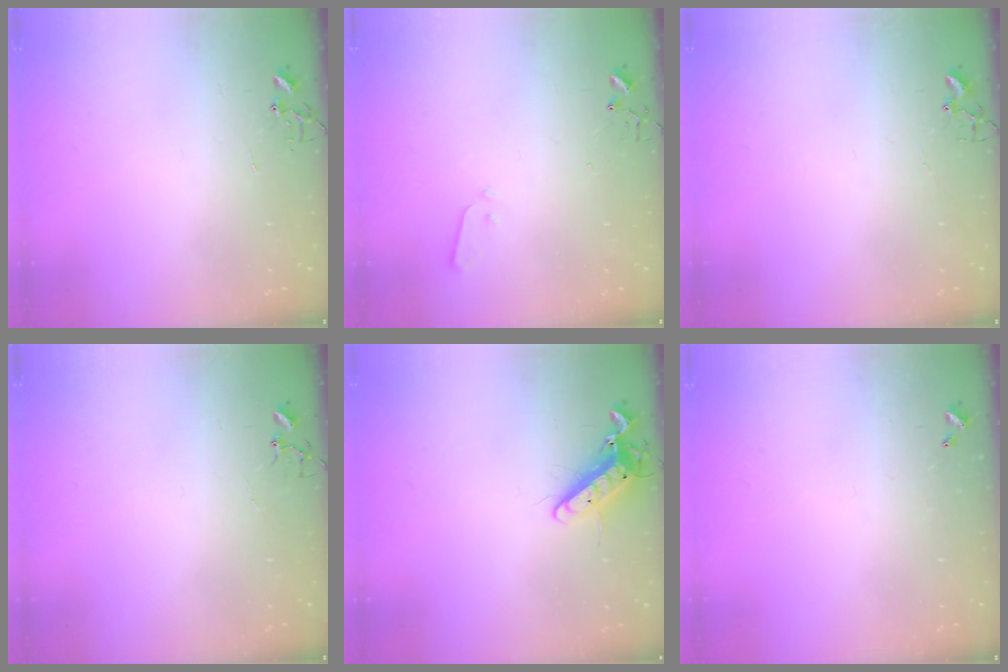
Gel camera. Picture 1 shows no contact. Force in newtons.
{"total": 2.8, "press": 2.7, "slide": 0.4}
{"total": 1.7, "press": 1.6, "slide": 0.2}
{"total": 3.7, "press": 3.7, "slide": 0.3}
{"total": 12.1, "press": 12.0, "slide": 1.4}
{"total": 0.0}